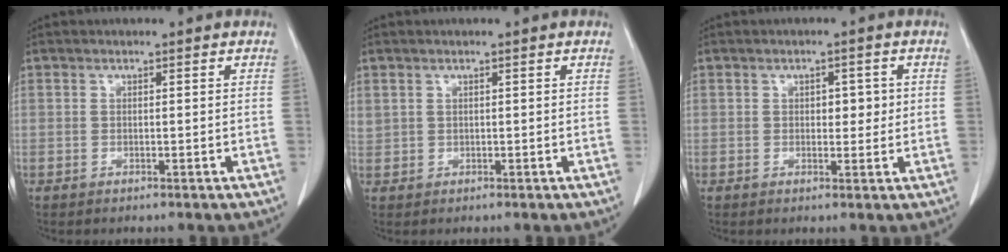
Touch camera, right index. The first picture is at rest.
{"total": 1.3, "force": [0.8, 1.0, 0.4], "torque": [-0.009, 0.012, 0.019]}
{"total": 2.7, "force": [0.4, 1.5, 2.2], "torque": [-0.025, 0.002, 0.004]}